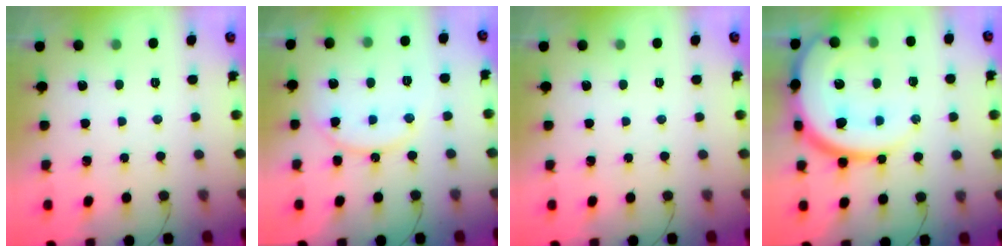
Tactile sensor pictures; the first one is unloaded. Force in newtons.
{"total": 15.0, "press": 15.0, "slide": 1.3}
{"total": 0.0}
{"total": 23.5, "press": 23.5, "slide": 1.9}